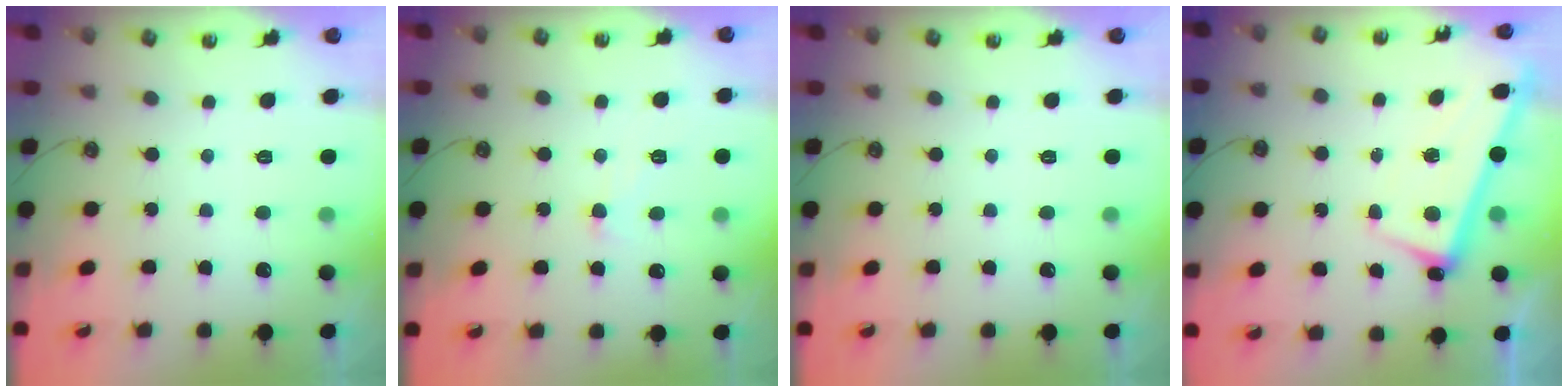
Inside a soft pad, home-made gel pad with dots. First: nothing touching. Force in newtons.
{"total": 1.3, "press": 1.2, "slide": 0.4}
{"total": 0.0}
{"total": 2.7, "press": 2.6, "slide": 0.4}